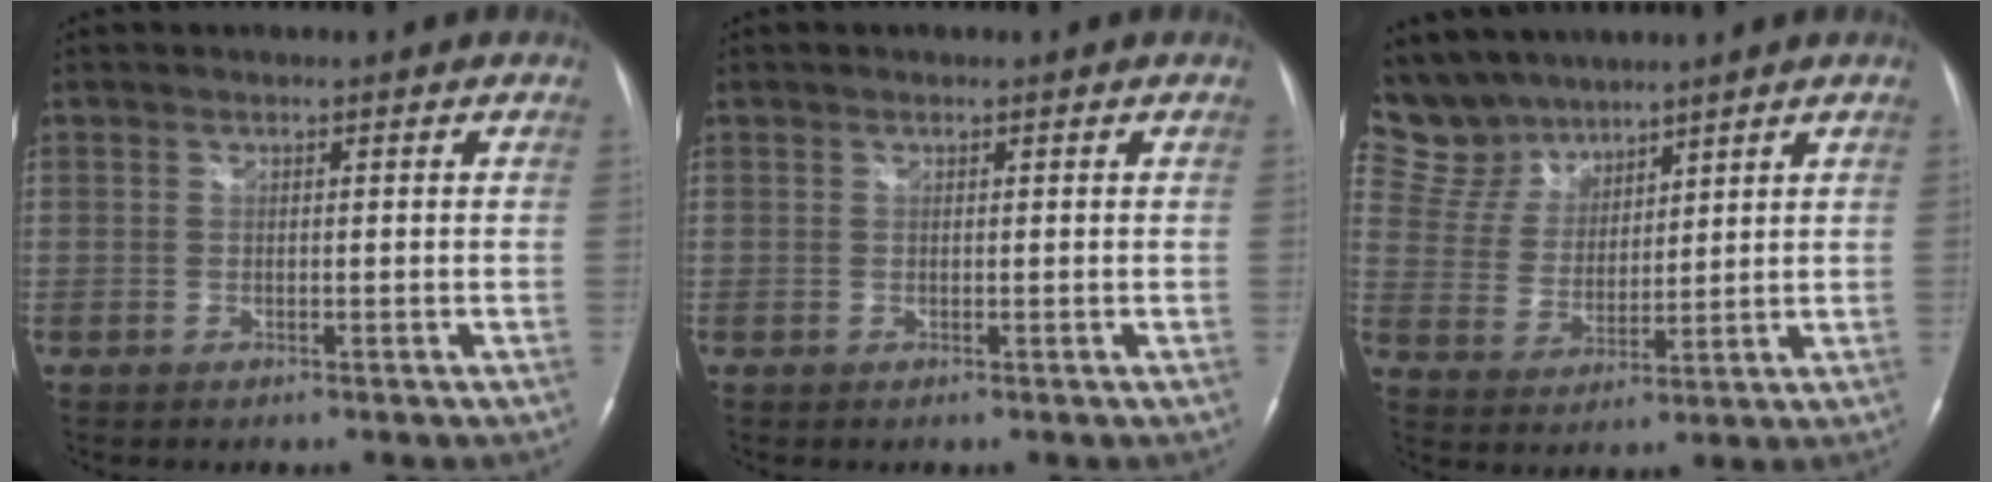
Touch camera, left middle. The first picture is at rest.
{"total": 0.0}
{"total": 9.4, "force": [8.5, 4.1, 0.4], "torque": [-0.020, 0.017, 0.182]}